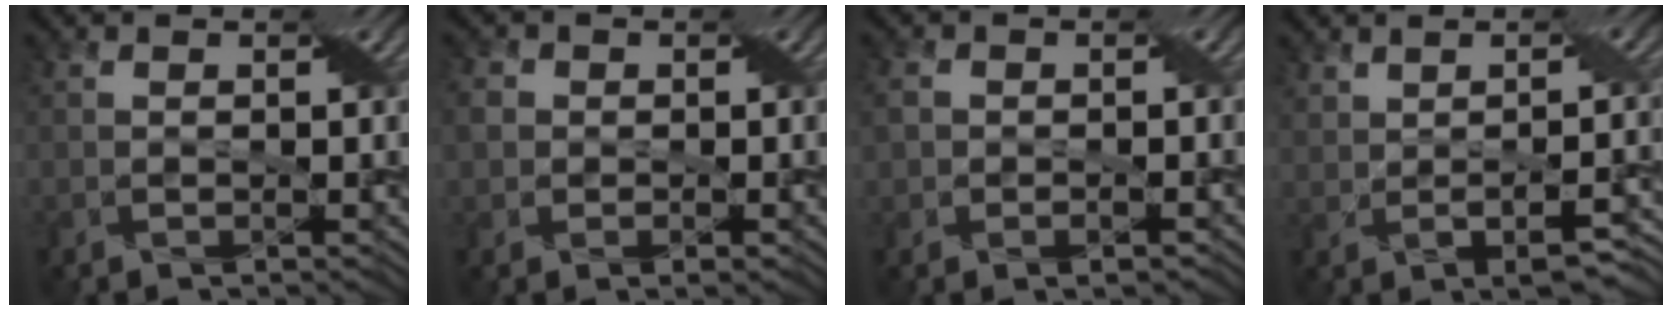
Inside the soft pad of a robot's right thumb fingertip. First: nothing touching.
{"total": 3.9, "force": [0.0, 3.4, 1.9], "torque": [-0.041, 0.004, -0.008]}
{"total": 3.5, "force": [-0.5, 2.6, 2.2], "torque": [-0.039, -0.004, -0.009]}
{"total": 6.3, "force": [-0.1, 2.6, 5.7], "torque": [-0.100, 0.000, 0.013]}